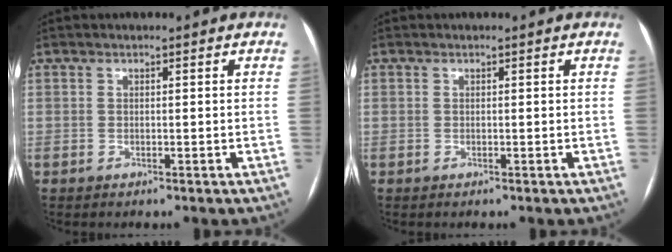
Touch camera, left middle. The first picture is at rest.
{"total": 0.0}